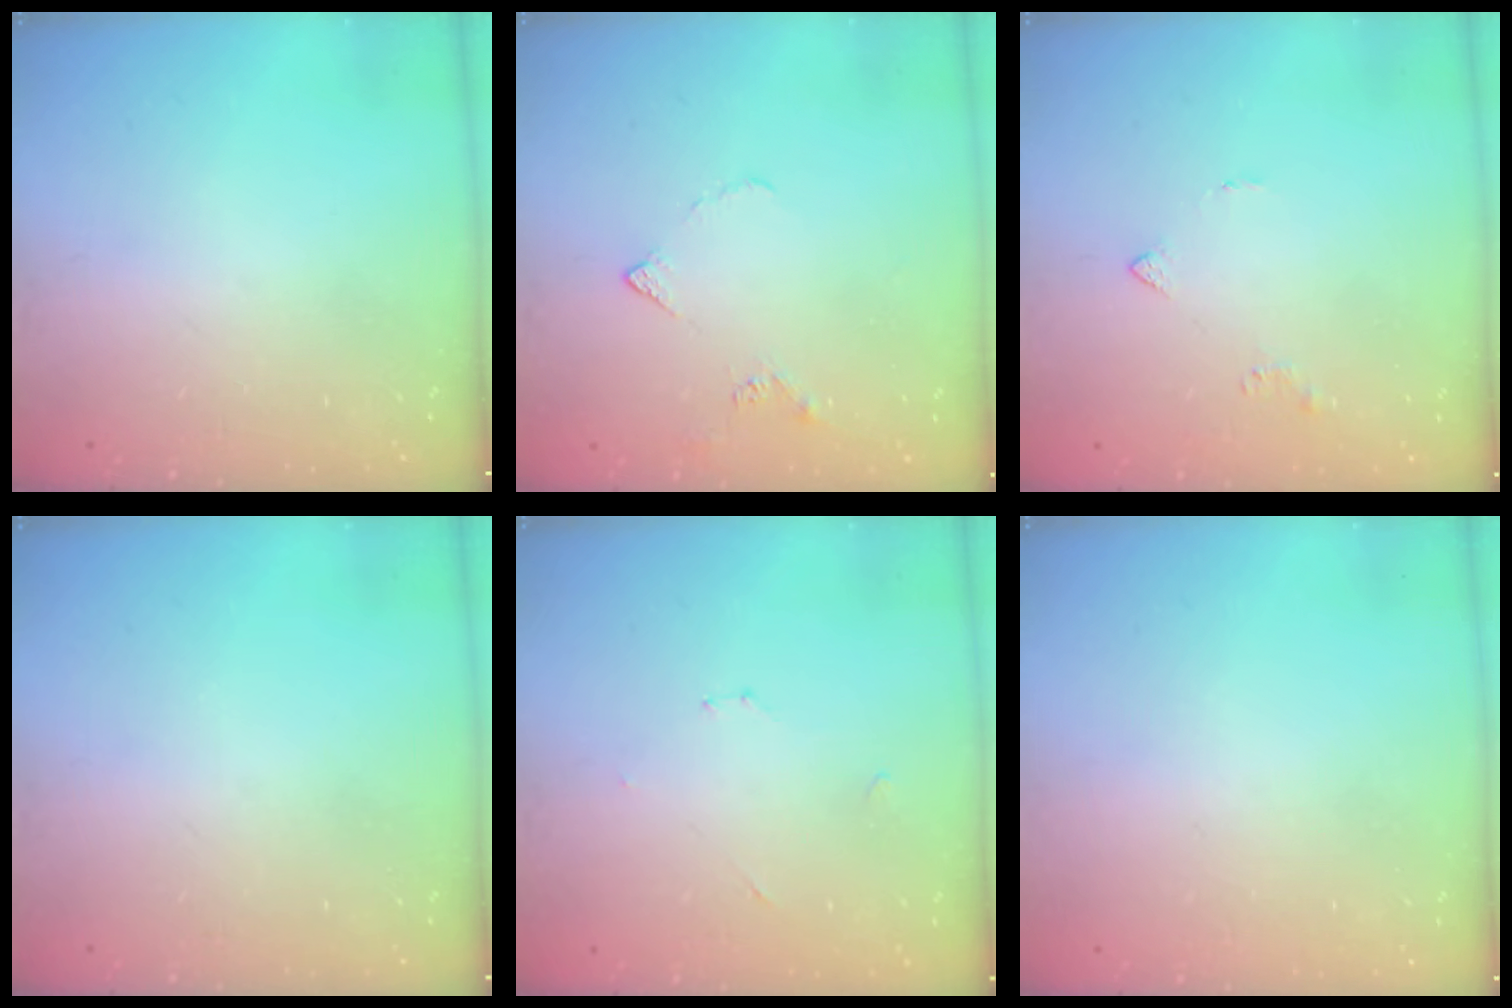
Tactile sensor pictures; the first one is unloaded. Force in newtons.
{"total": 3.9, "press": 3.8, "slide": 0.7}
{"total": 2.8, "press": 2.8, "slide": 0.6}
{"total": 0.0}
{"total": 3.0, "press": 3.0, "slide": 0.2}
{"total": 1.9, "press": 1.9, "slide": 0.1}